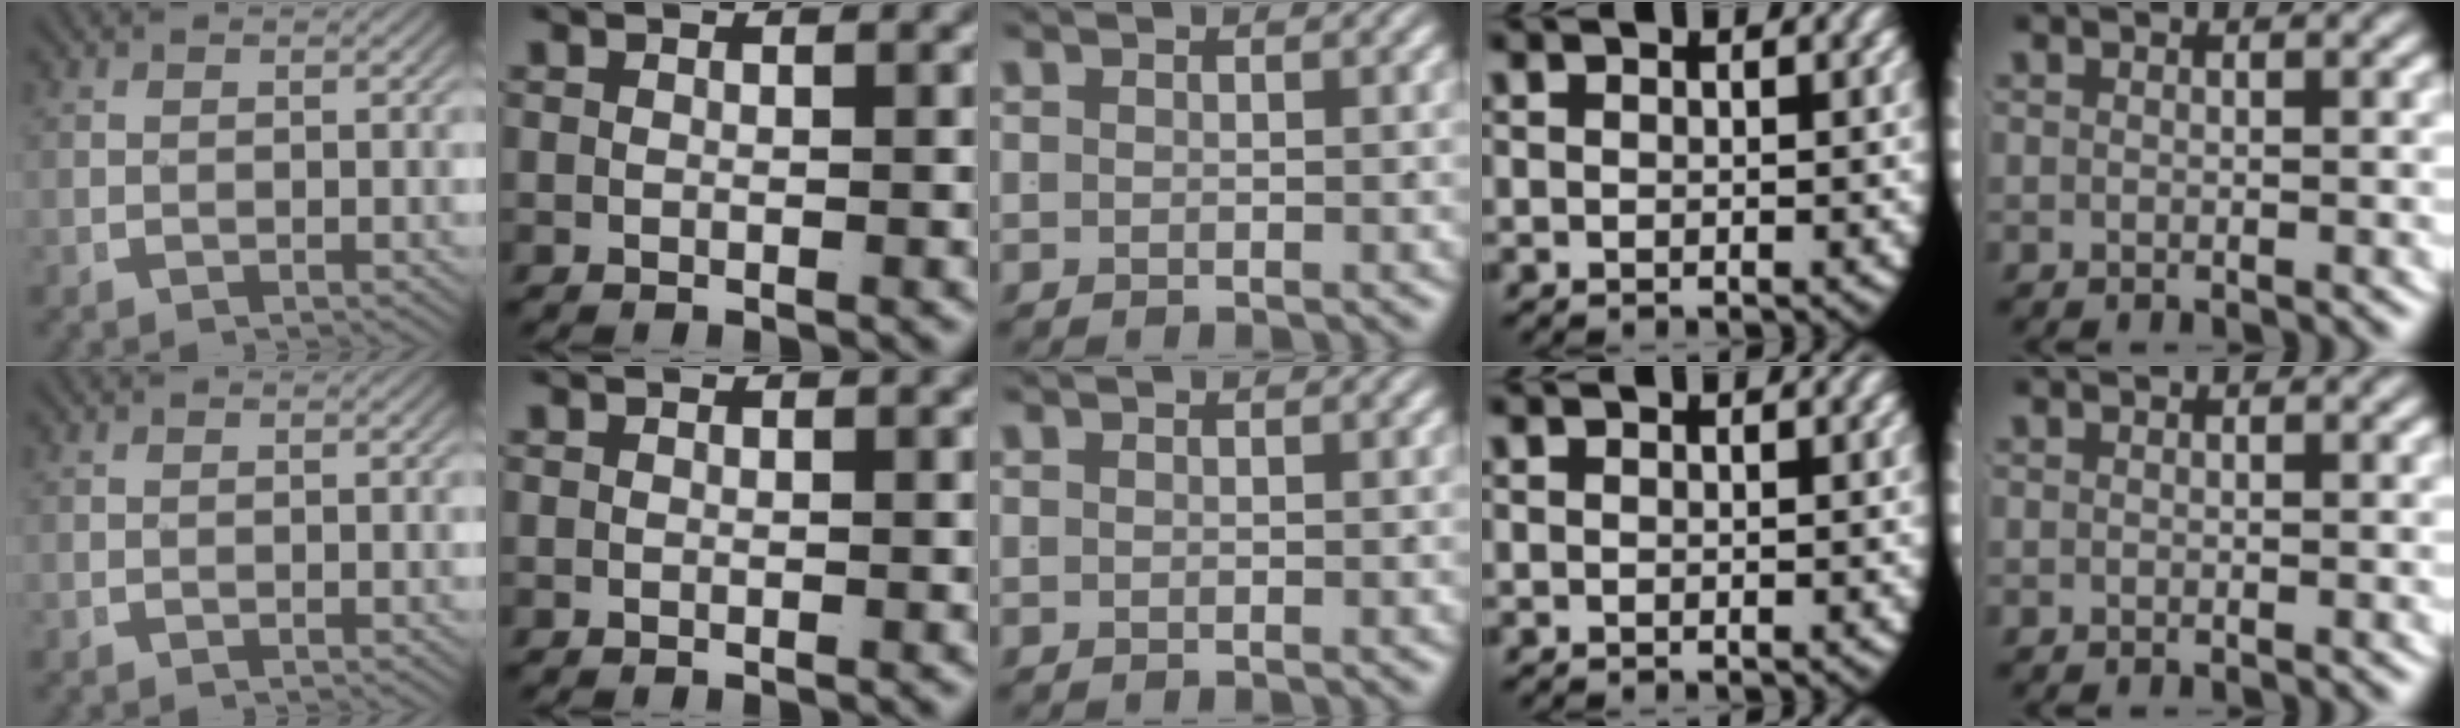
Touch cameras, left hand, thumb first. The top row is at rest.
{}